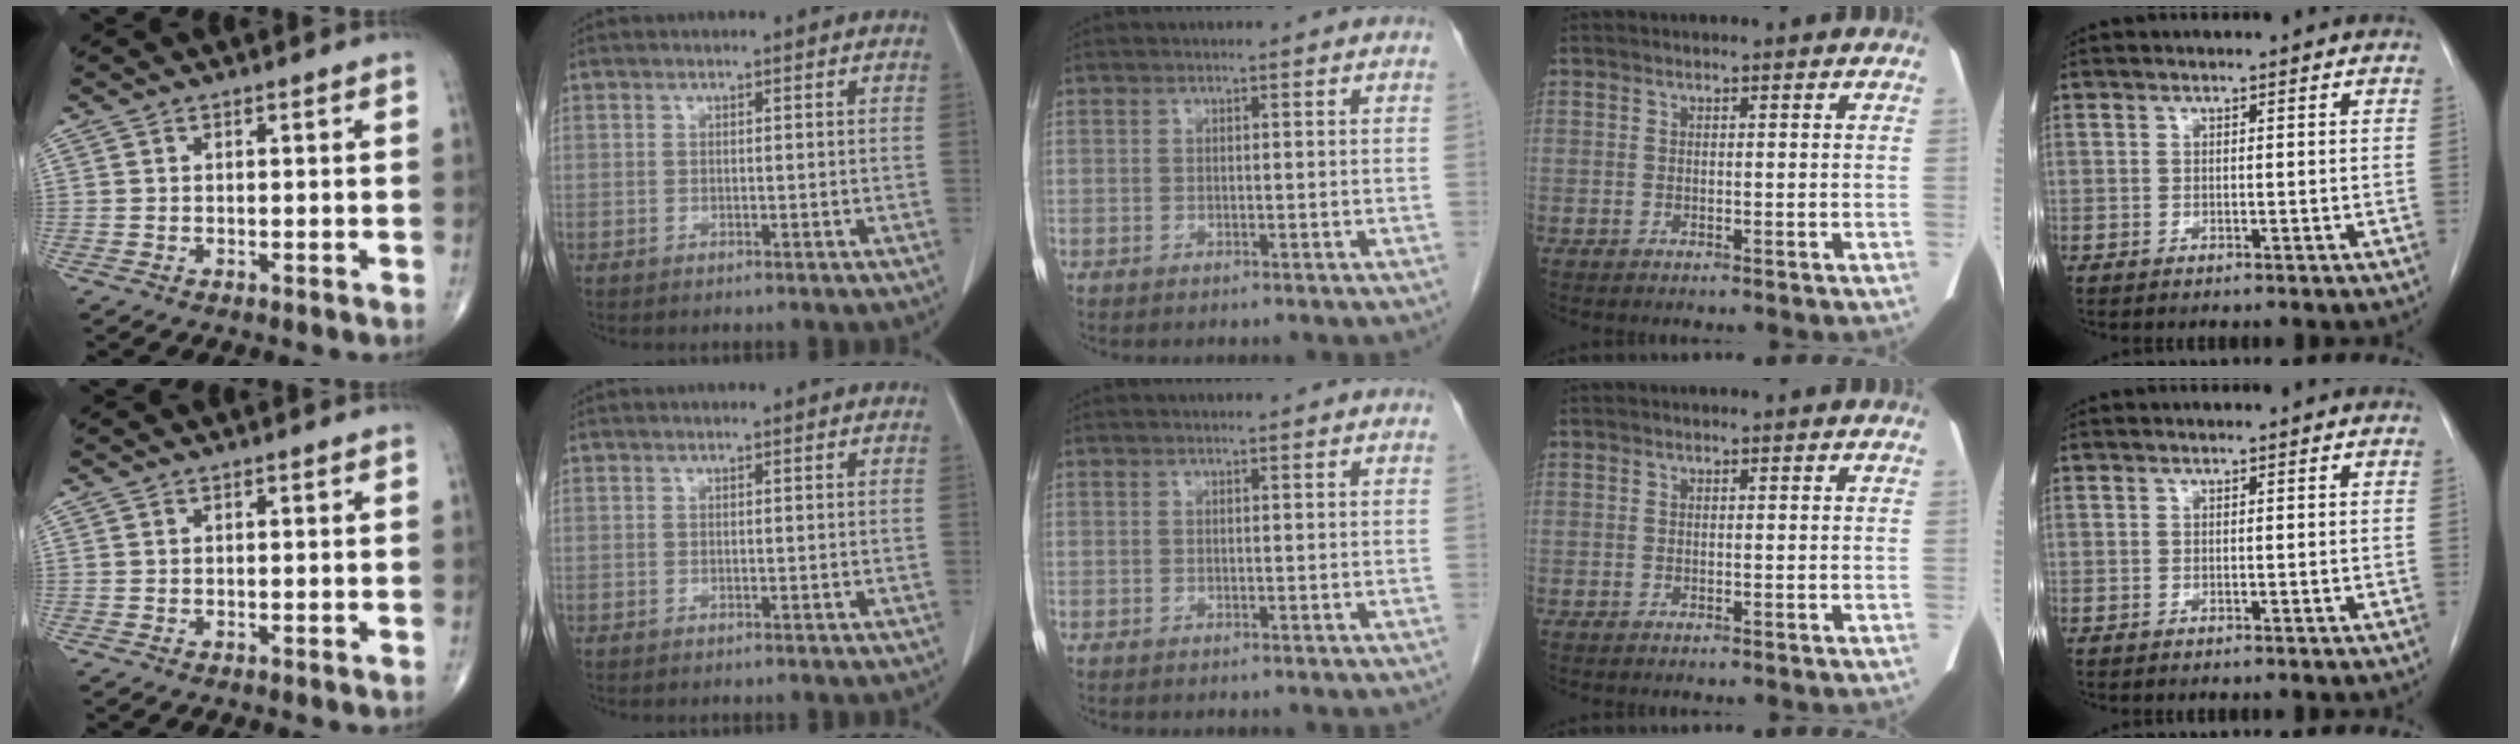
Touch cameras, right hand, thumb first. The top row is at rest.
{}